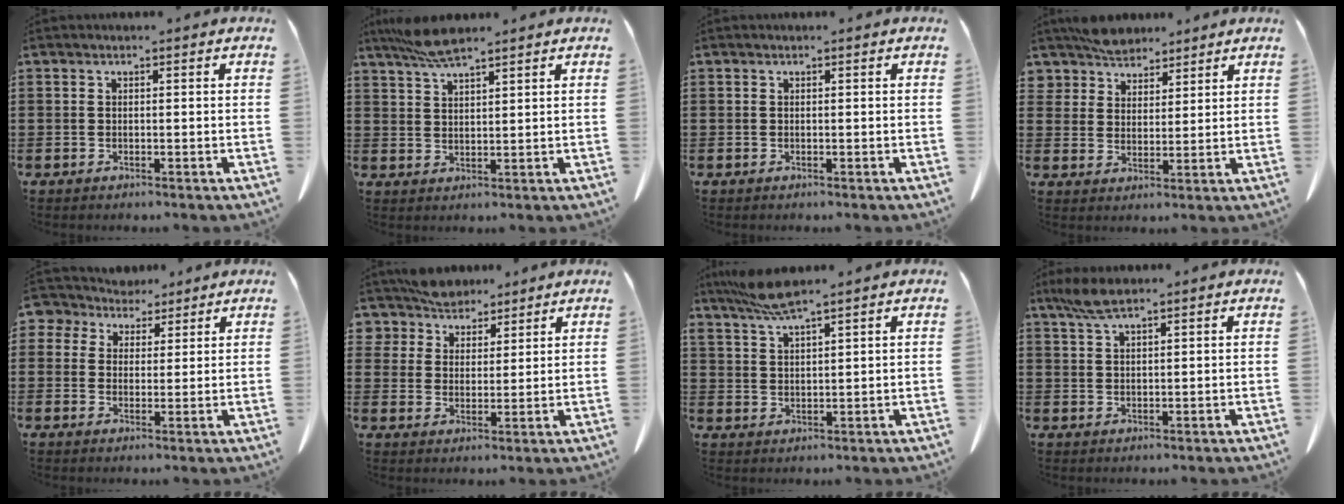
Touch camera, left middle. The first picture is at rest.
{"total": 5.4, "force": [4.3, 0.9, 3.0], "torque": [-0.071, -0.004, 0.081]}
{"total": 0.0}
{"total": 5.7, "force": [5.2, 2.4, 0.3], "torque": [-0.031, -0.012, 0.101]}
{"total": 4.6, "force": [3.4, 3.0, 0.5], "torque": [-0.035, -0.006, 0.062]}
{"total": 6.4, "force": [5.9, 2.6, 0.2], "torque": [-0.037, -0.024, 0.112]}
{"total": 5.3, "force": [4.5, 0.5, 2.8], "torque": [-0.068, -0.010, 0.083]}
{"total": 4.4, "force": [3.0, 1.0, 3.0], "torque": [-0.075, -0.001, 0.054]}